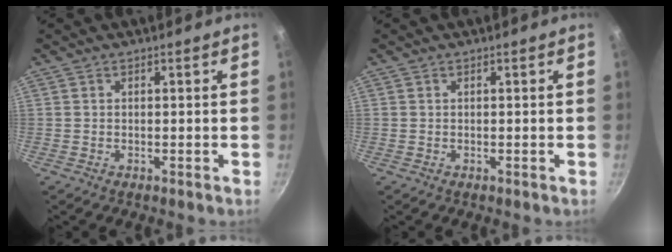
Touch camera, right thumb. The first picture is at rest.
{"total": 0.0}